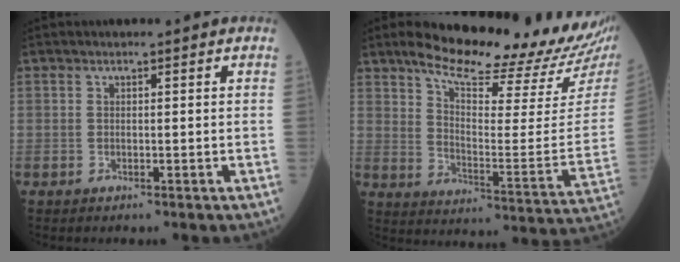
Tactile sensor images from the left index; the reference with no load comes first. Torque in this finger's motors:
{"motor_torque": [1.01, -1.13, 0.25, 0.07]}